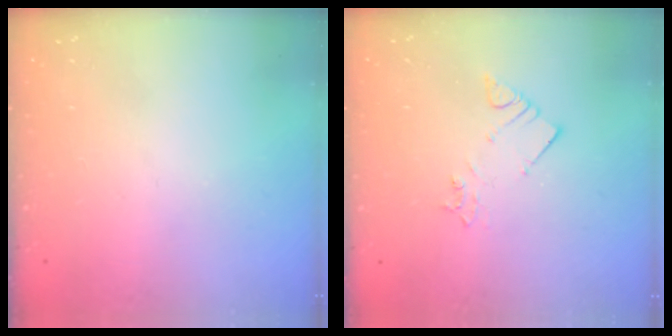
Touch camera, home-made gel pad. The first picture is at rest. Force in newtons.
{"total": 2.8, "press": 2.7, "slide": 0.5}